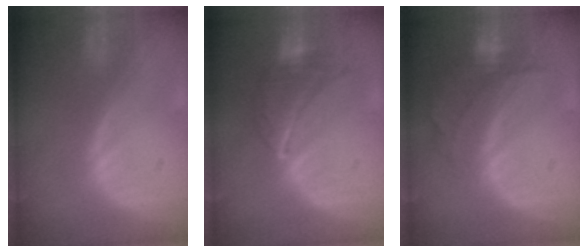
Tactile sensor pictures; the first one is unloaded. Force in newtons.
{"total": 7.4, "press": 6.9, "slide": 2.5}
{"total": 6.3, "press": 5.9, "slide": 2.2}